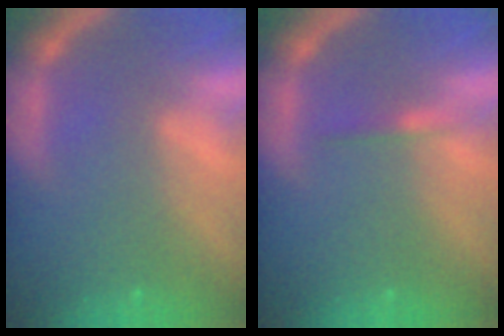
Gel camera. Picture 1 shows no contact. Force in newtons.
{"total": 0.9}